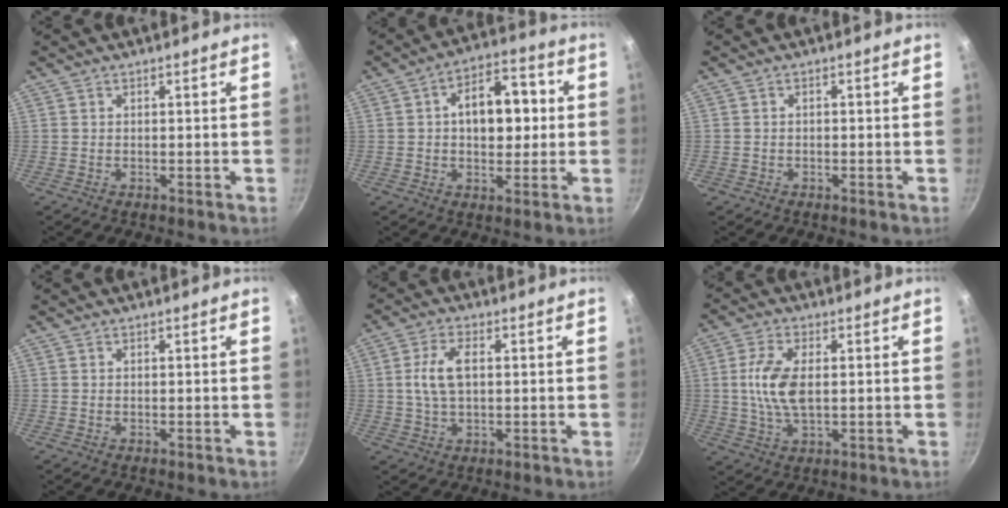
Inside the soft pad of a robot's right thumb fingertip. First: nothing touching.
{"total": 12.3, "force": [1.2, 7.7, 9.5], "torque": [-0.097, 0.020, 0.007]}
{"total": 0.8, "force": [-0.4, 0.7, 0.2], "torque": [-0.005, 0.005, -0.002]}
{"total": 0.0}
{"total": 6.9, "force": [0.8, 3.7, 5.8], "torque": [-0.109, 0.012, 0.014]}
{"total": 9.2, "force": [0.7, 4.7, 7.9], "torque": [-0.158, 0.002, 0.010]}